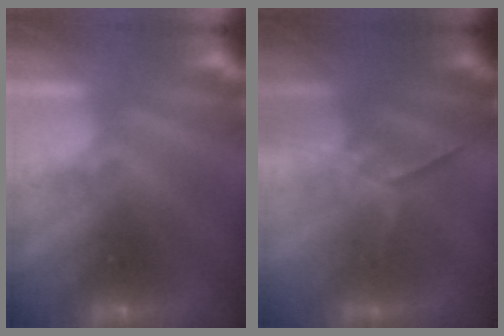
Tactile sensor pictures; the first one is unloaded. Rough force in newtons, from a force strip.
{"total": 1.2}